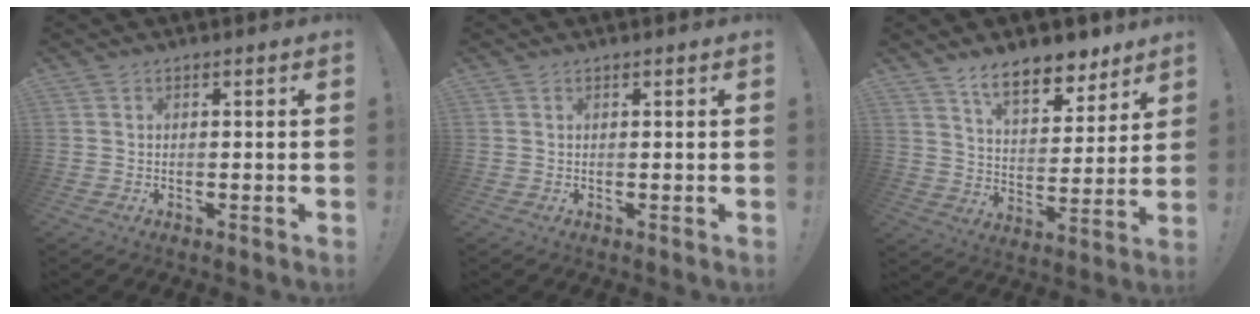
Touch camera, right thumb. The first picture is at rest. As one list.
[{"total": 0.0}, {"total": 13.1, "force": [9.7, 5.7, 6.7], "torque": [-0.097, -0.063, 0.172]}]